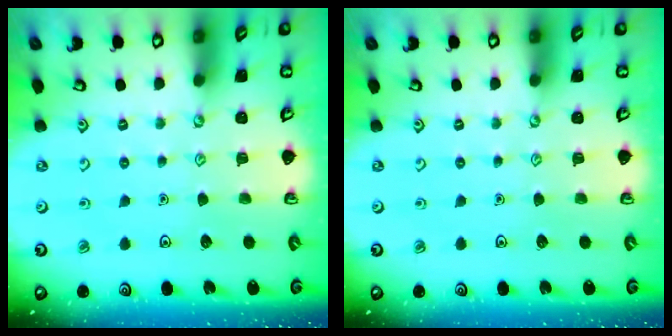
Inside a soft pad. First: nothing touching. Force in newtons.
{"total": 0.0}